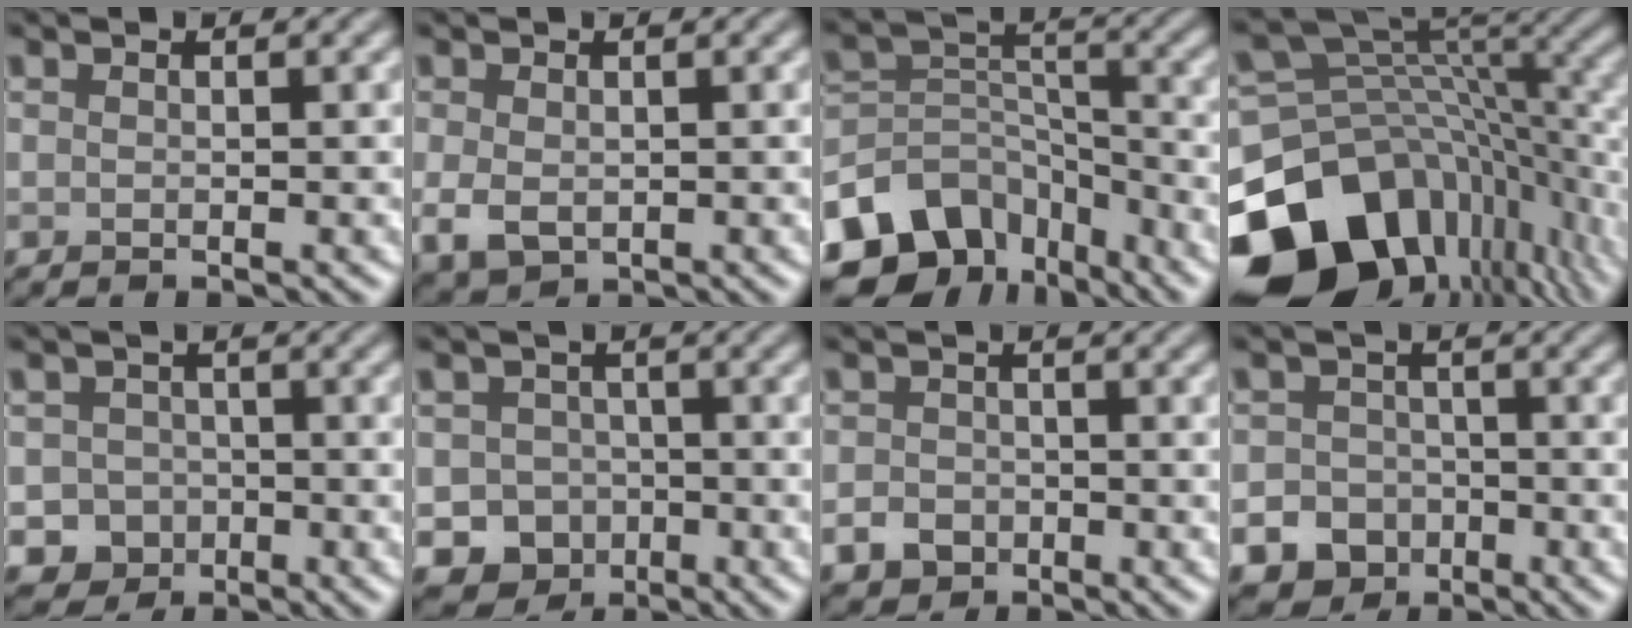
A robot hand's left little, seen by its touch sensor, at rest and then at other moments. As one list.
[{"total": 3.1, "force": [-0.6, 2.1, 2.1], "torque": [-0.049, -0.010, -0.009]}, {"total": 10.1, "force": [-6.8, 6.3, 3.9], "torque": [-0.074, -0.002, -0.128]}, {"total": 16.2, "force": [-7.6, 10.2, 9.9], "torque": [-0.198, -0.013, -0.131]}, {"total": 4.0, "force": [-1.7, 3.6, 0.6], "torque": [0.007, -0.002, -0.033]}, {"total": 7.7, "force": [-3.7, 6.6, 1.6], "torque": [0.002, -0.031, -0.070]}, {"total": 2.6, "force": [-1.3, 2.1, 0.9], "torque": [-0.013, -0.003, -0.024]}, {"total": 9.6, "force": [-5.2, 7.8, 1.8], "torque": [-0.019, -0.043, -0.101]}]